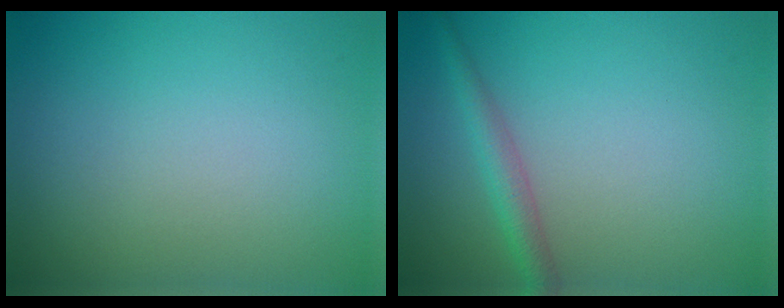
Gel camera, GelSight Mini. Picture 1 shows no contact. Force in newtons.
{"total": 2.2, "press": 2.2, "slide": 0.1}